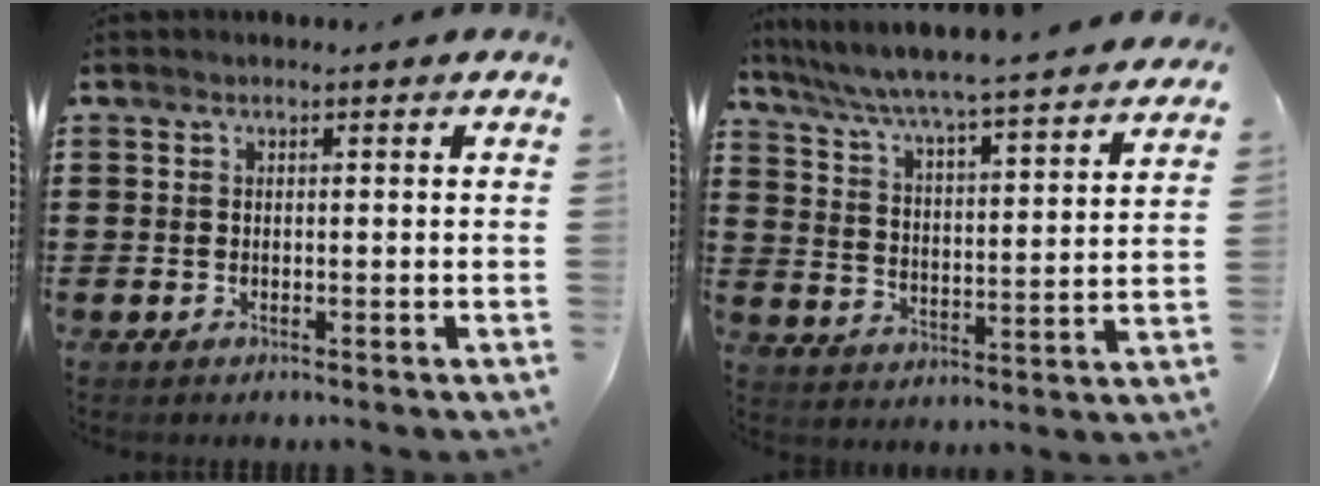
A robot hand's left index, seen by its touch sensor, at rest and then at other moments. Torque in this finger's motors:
{"motor_torque": [2.14, 0.00, 0.59, 0.21]}